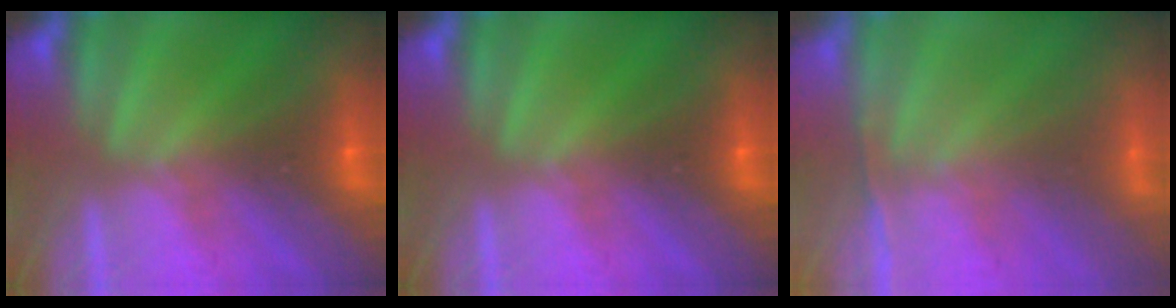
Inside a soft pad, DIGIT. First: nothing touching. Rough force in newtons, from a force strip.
{"total": 0.0}
{"total": 1.1}